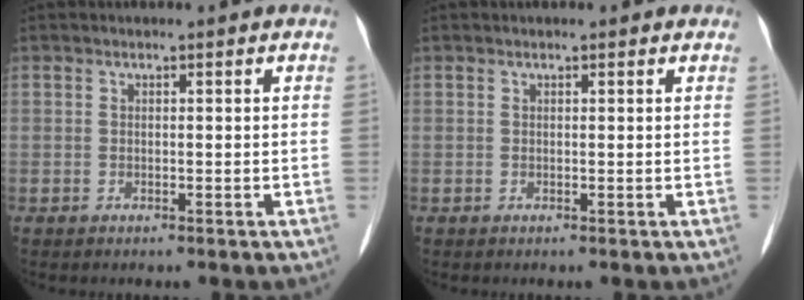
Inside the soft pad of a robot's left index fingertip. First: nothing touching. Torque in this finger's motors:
{"motor_torque": [-0.13, 0.11, -0.02, -0.01]}